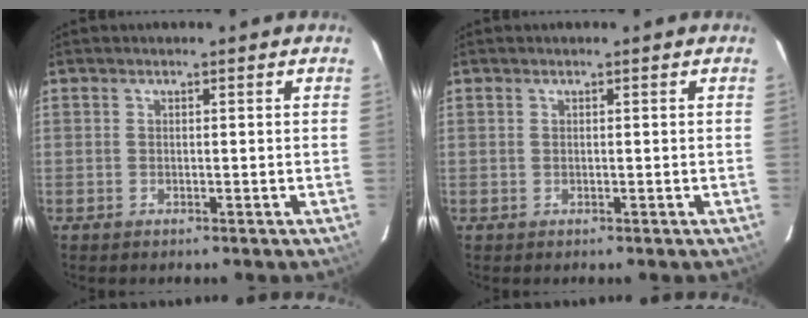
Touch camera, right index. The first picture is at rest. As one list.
[{"total": 0.0}]